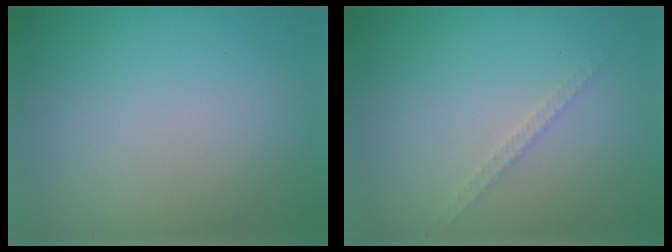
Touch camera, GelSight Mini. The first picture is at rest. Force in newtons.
{"total": 1.1, "press": 1.1, "slide": 0.2}